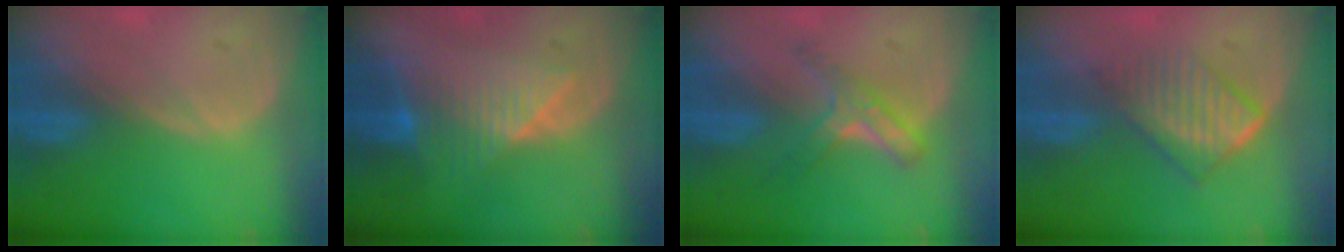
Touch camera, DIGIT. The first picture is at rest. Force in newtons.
{"total": 7.8, "press": 7.1, "slide": 3.0}
{"total": 5.1, "press": 4.9, "slide": 1.6}
{"total": 6.9, "press": 5.9, "slide": 3.5}